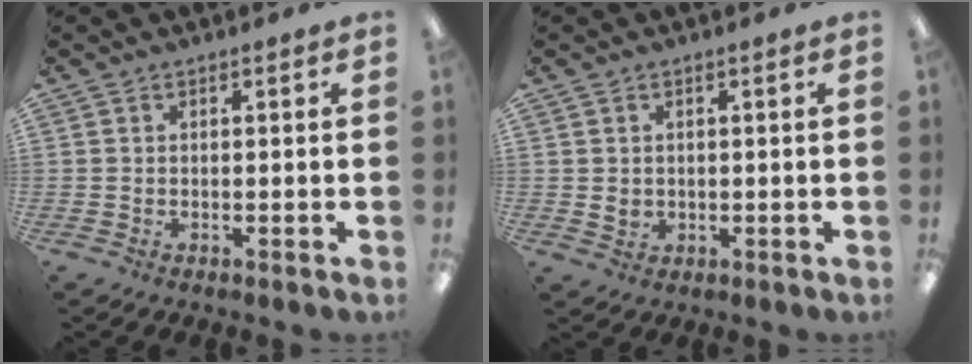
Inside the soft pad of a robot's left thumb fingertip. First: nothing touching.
{"total": 2.2, "force": [0.8, 1.9, 0.7], "torque": [-0.007, 0.000, 0.011]}